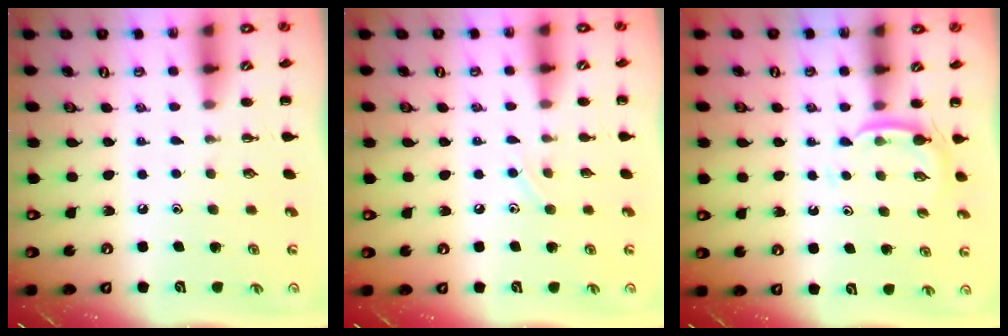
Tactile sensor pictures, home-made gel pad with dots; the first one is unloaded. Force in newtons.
{"total": 4.5, "press": 4.3, "slide": 1.1}
{"total": 3.9, "press": 3.7, "slide": 1.3}